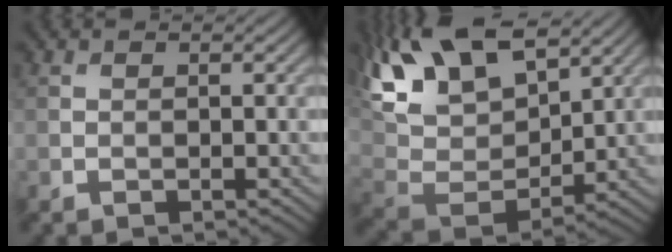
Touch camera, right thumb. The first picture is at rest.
{"total": 15.7, "force": [10.0, 7.3, 9.6], "torque": [-0.230, 0.027, 0.174]}